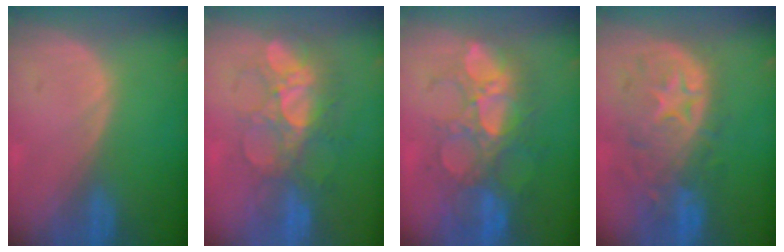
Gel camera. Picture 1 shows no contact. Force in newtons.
{"total": 8.4, "press": 8.1, "slide": 2.2}
{"total": 10.1, "press": 9.6, "slide": 3.2}
{"total": 11.1, "press": 9.8, "slide": 5.2}